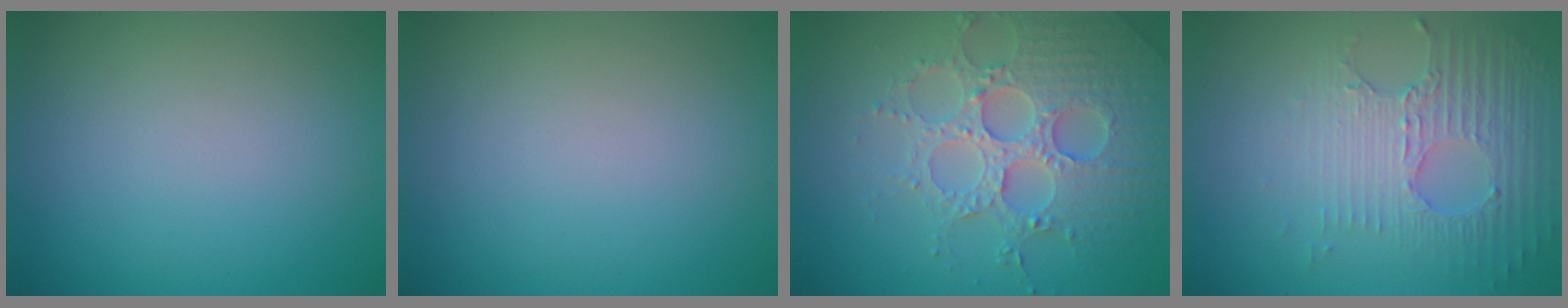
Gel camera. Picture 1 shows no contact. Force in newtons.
{"total": 0.0}
{"total": 5.1, "press": 5.0, "slide": 1.1}
{"total": 5.2, "press": 3.3, "slide": 4.1}